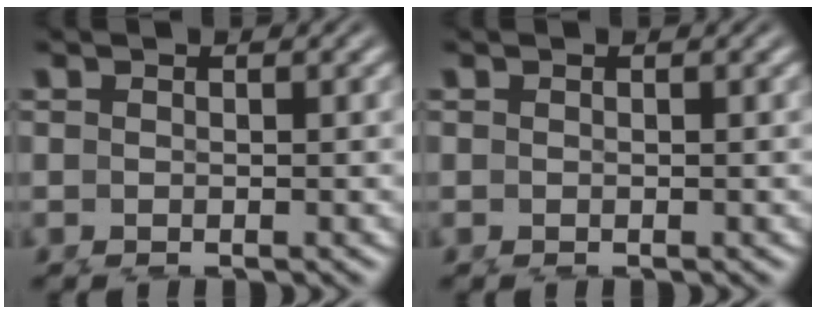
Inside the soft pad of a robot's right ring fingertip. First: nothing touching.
{"total": 0.0}